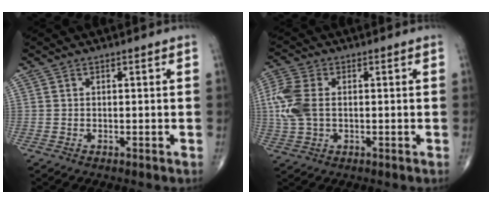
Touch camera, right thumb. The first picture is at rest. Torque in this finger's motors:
{"motor_torque": [0.21, 0.08, 0.68, 0.50, 0.09]}